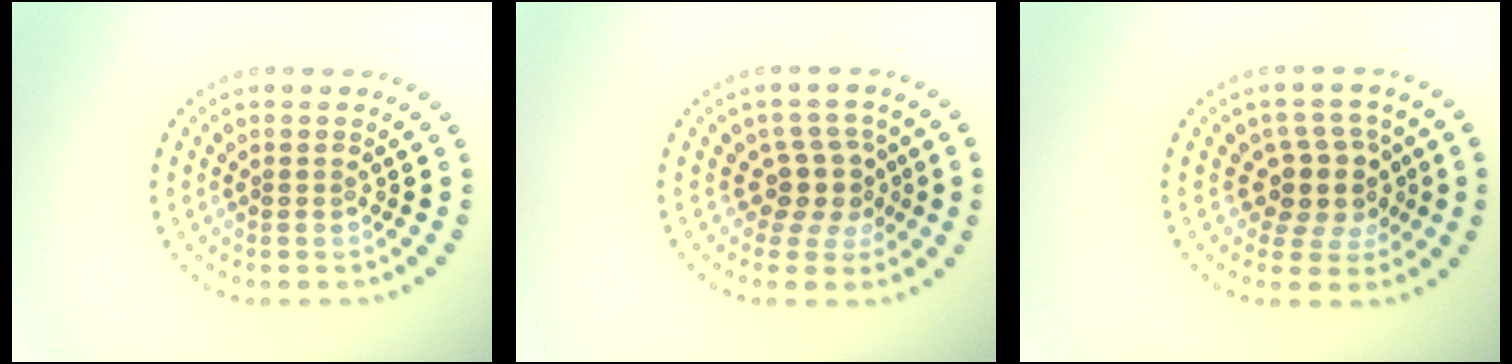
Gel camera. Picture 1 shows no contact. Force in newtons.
{"total": 3.0, "press": 2.2, "slide": 2.0}
{"total": 3.8, "press": 3.1, "slide": 2.2}